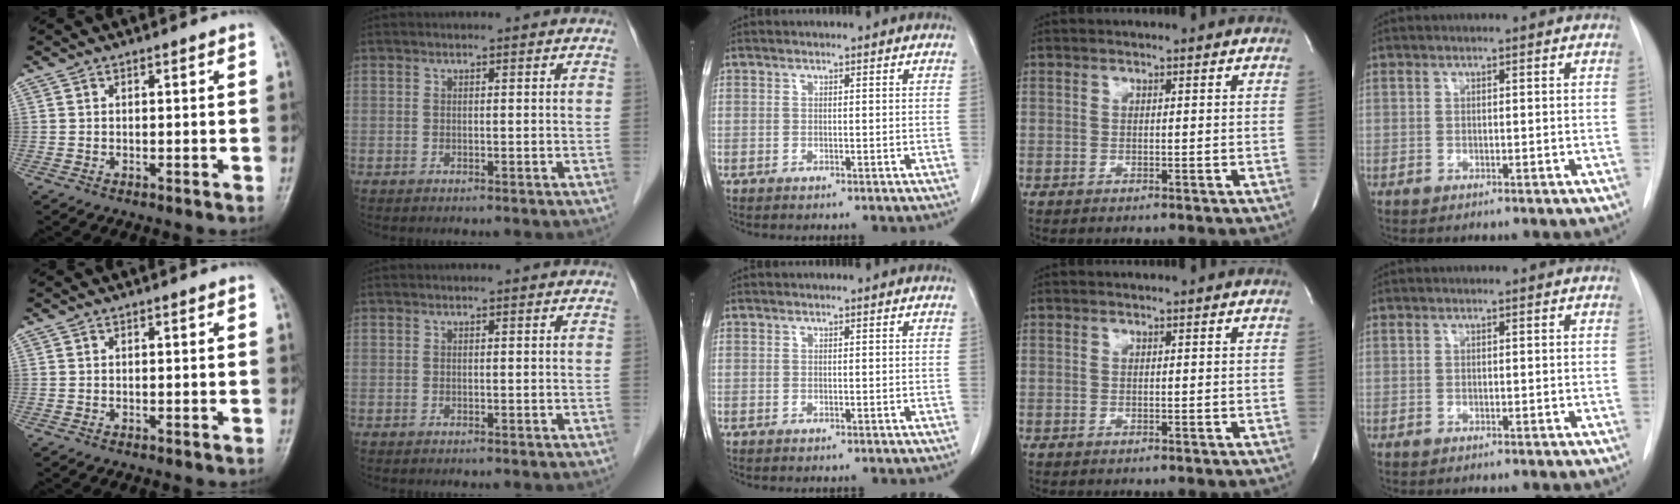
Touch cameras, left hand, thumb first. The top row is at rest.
{}